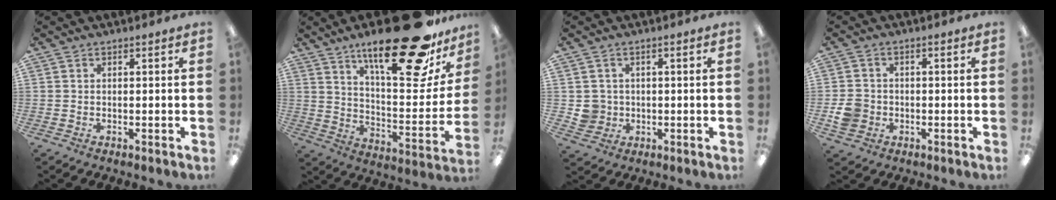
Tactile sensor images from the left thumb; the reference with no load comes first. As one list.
[{"total": 28.3, "force": [19.3, 8.8, 18.7], "torque": [-0.265, -0.124, 0.308]}, {"total": 4.4, "force": [0.4, 4.3, 0.7], "torque": [-0.013, 0.009, 0.009]}, {"total": 5.1, "force": [-1.4, 4.5, 2.0], "torque": [-0.032, 0.008, -0.024]}]